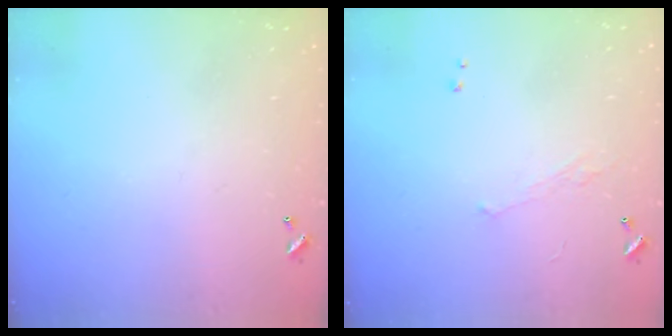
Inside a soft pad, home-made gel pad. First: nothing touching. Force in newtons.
{"total": 0.7, "press": 0.0, "slide": 0.7}